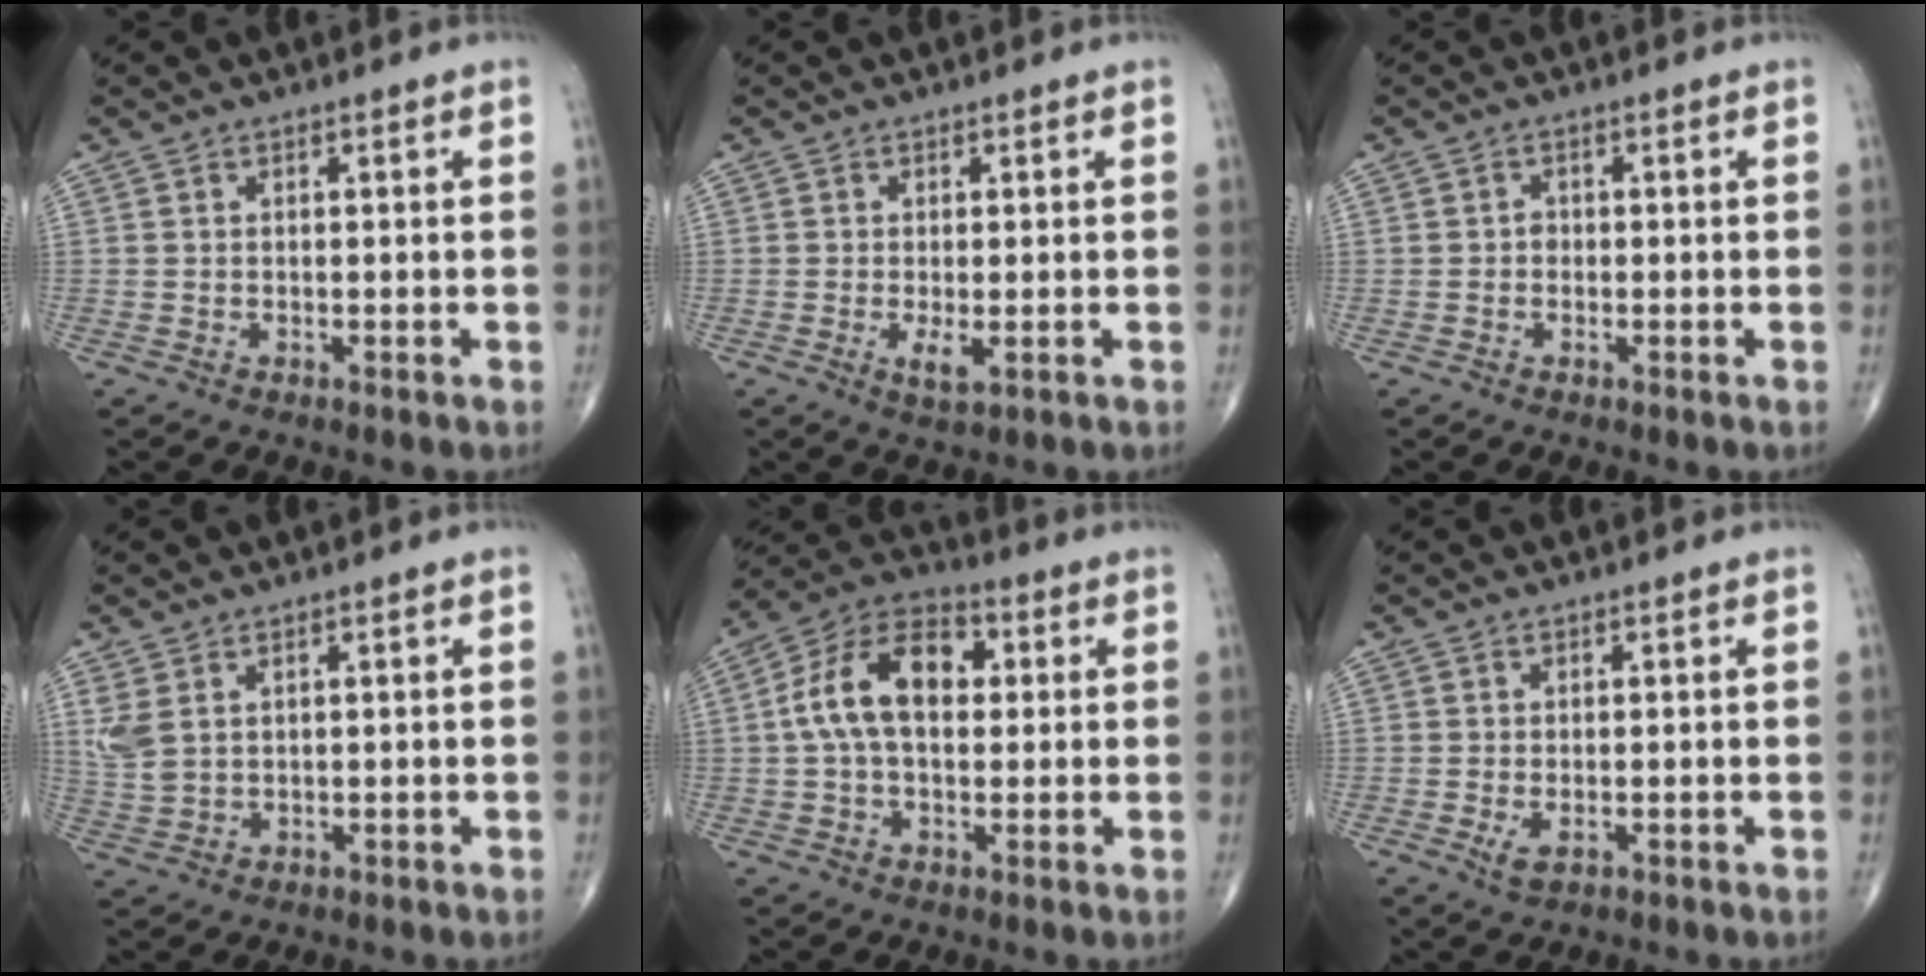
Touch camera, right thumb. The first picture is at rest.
{"total": 2.7, "force": [-0.6, 0.9, 2.5], "torque": [-0.048, -0.008, -0.009]}
{"total": 1.0, "force": [-0.2, 0.9, 0.5], "torque": [0.000, 0.004, -0.006]}
{"total": 4.2, "force": [1.7, 2.5, 2.9], "torque": [-0.071, -0.002, 0.046]}
{"total": 14.1, "force": [1.9, 8.6, 11.0], "torque": [-0.191, 0.031, 0.023]}
{"total": 2.0, "force": [-0.5, 1.0, 1.7], "torque": [-0.031, -0.004, -0.008]}